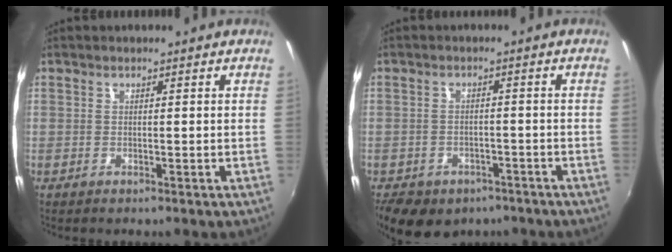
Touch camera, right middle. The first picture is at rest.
{"total": 10.8, "force": [-7.1, 6.7, 4.7], "torque": [-0.115, -0.013, -0.096]}